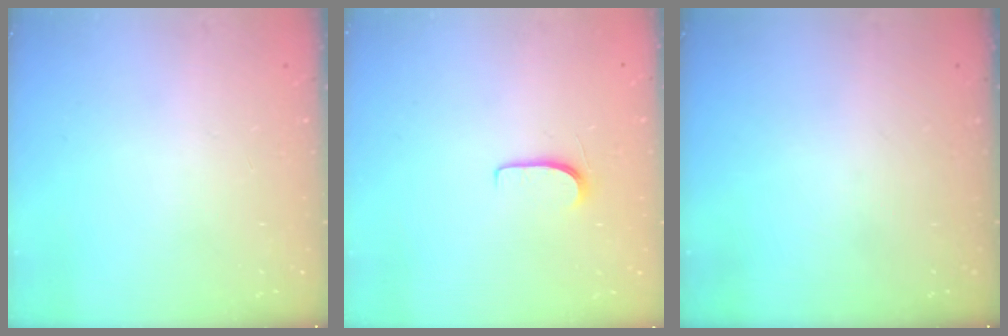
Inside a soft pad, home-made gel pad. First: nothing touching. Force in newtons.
{"total": 5.1, "press": 5.1, "slide": 0.6}
{"total": 0.0}